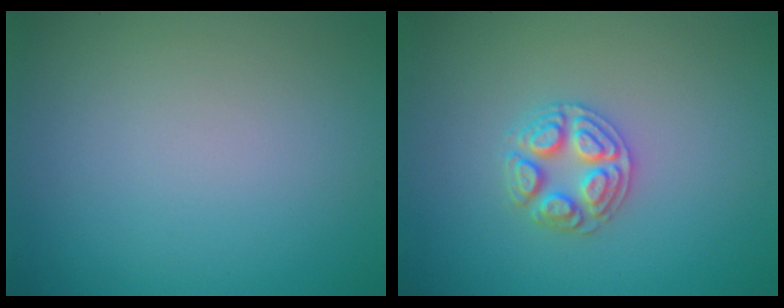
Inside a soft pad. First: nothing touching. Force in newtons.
{"total": 2.5, "press": 2.5, "slide": 0.4}